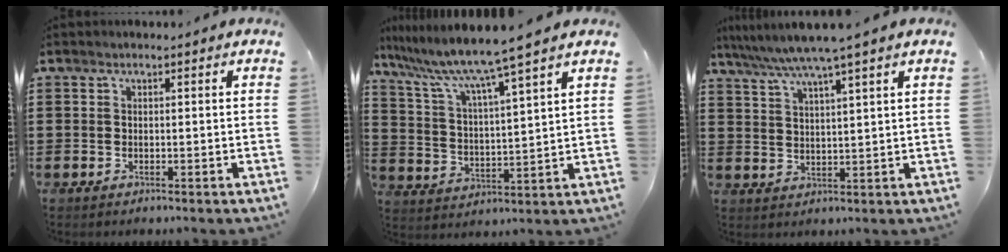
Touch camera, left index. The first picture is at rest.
{"total": 8.1, "force": [6.9, -1.0, 4.3], "torque": [-0.111, -0.050, 0.109]}
{"total": 5.5, "force": [4.4, -0.8, 3.2], "torque": [-0.076, -0.021, 0.073]}